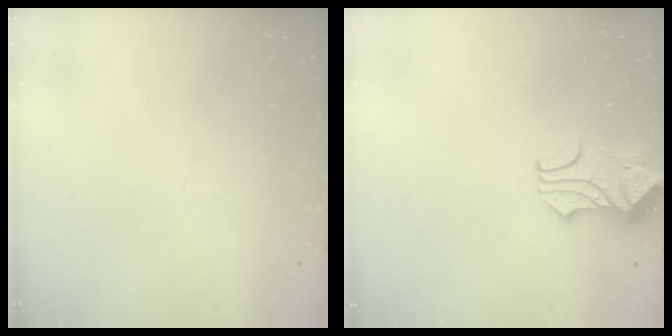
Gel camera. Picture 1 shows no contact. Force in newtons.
{"total": 1.7, "press": 1.4, "slide": 1.0}